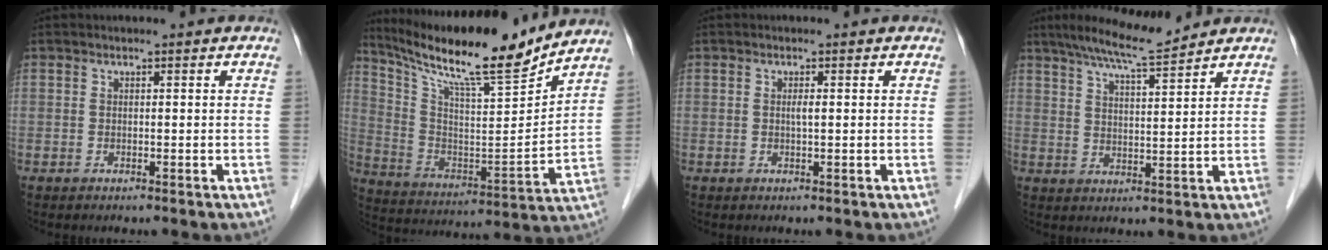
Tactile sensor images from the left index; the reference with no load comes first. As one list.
[{"total": 19.3, "force": [17.1, 0.1, 8.9], "torque": [-0.167, -0.029, 0.286]}, {"total": 0.9, "force": [0.1, 0.0, 0.9], "torque": [-0.018, 0.000, 0.000]}, {"total": 8.4, "force": [7.3, -0.2, 4.1], "torque": [-0.071, 0.006, 0.124]}]